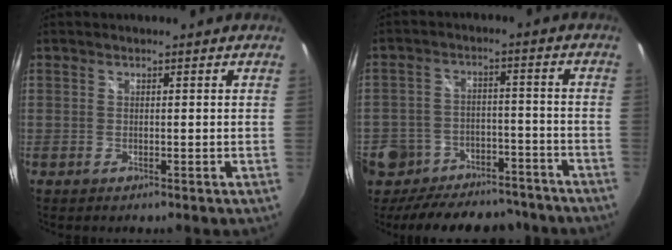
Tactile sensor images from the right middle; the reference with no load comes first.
{"total": 18.2, "force": [-14.2, 9.6, 6.1], "torque": [-0.148, 0.023, -0.187]}